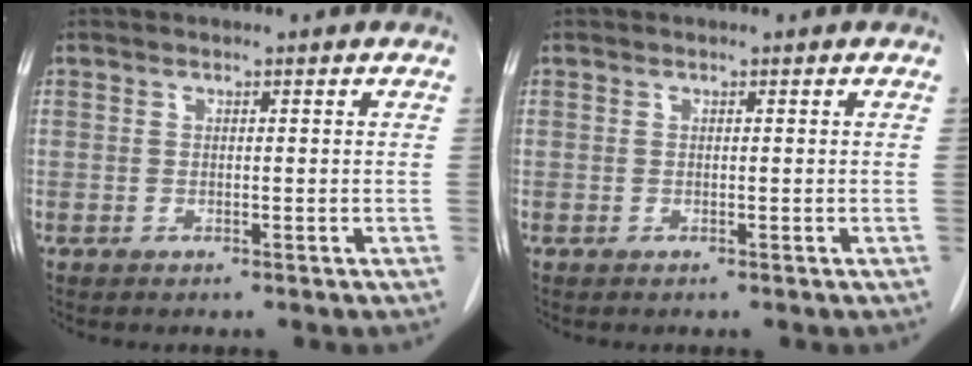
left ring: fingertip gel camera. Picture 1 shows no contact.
{"total": 0.0}